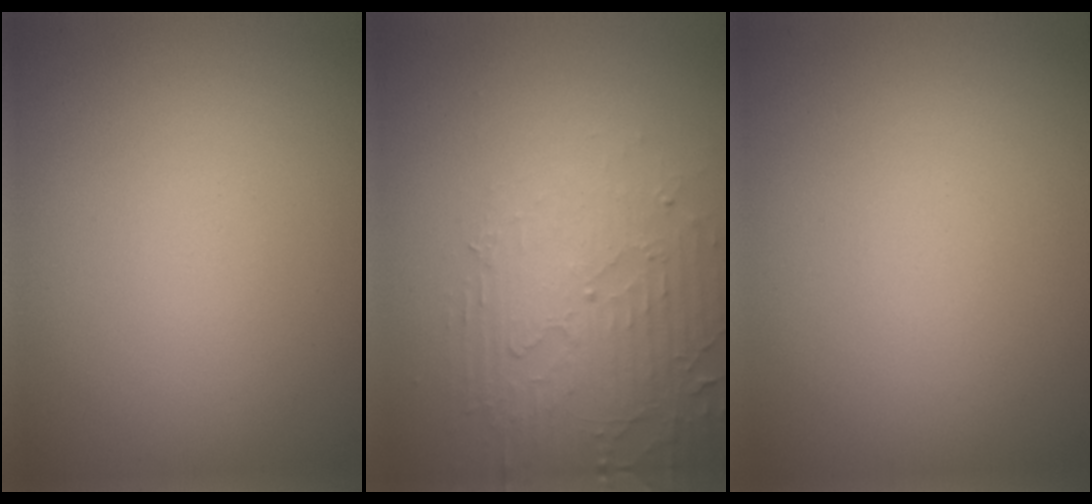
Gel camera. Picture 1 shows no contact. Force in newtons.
{"total": 4.4, "press": 3.1, "slide": 3.1}
{"total": 0.0}